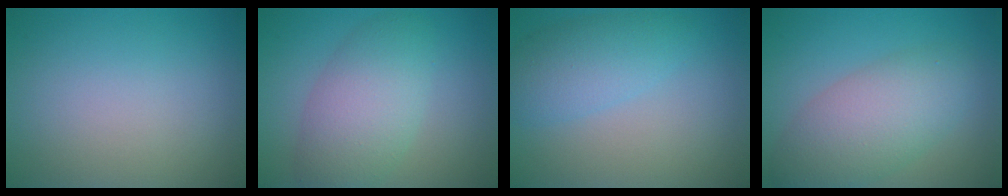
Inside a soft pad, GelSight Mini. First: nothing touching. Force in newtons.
{"total": 5.8, "press": 5.8, "slide": 0.2}
{"total": 3.9, "press": 3.9, "slide": 0.2}
{"total": 6.0, "press": 6.0, "slide": 0.2}